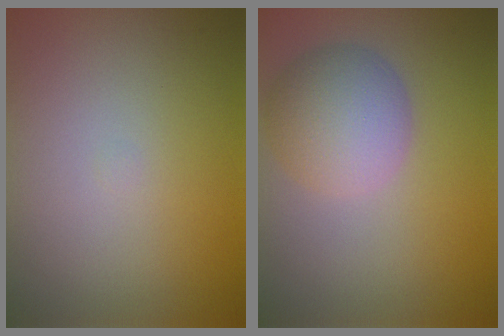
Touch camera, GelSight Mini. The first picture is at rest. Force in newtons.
{"total": 5.1, "press": 5.1, "slide": 0.1}